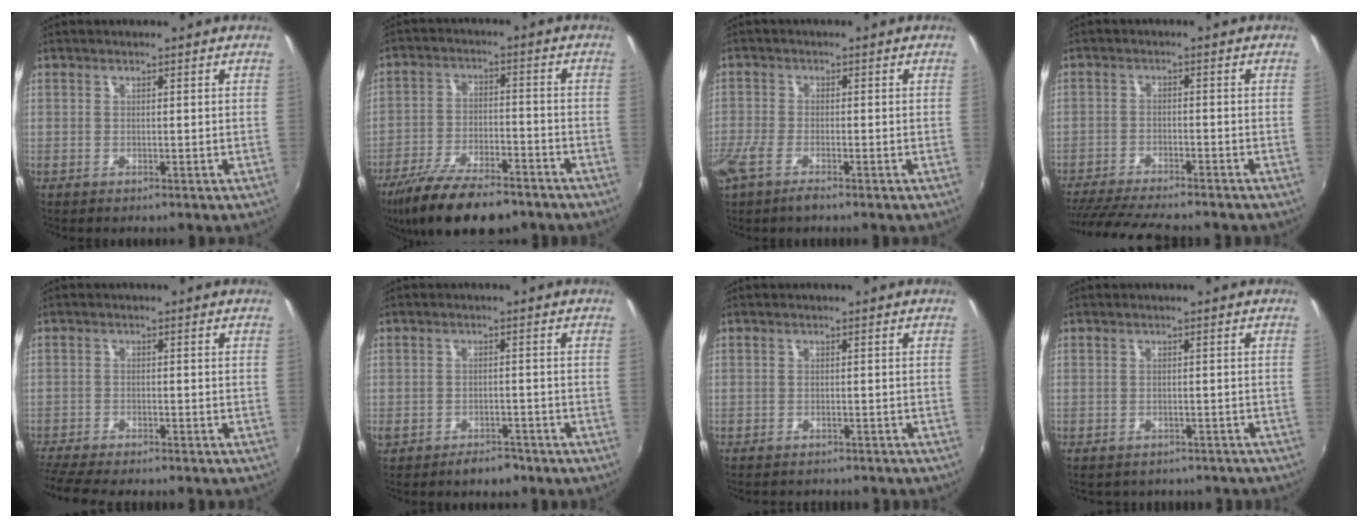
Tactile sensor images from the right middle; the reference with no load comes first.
{"total": 17.5, "force": [-13.3, 5.8, 9.8], "torque": [-0.199, -0.035, -0.217]}
{"total": 6.1, "force": [-4.0, 2.1, 4.1], "torque": [-0.104, -0.017, -0.080]}
{"total": 13.4, "force": [-11.9, 1.8, 5.9], "torque": [-0.132, -0.025, -0.193]}
{"total": 9.5, "force": [-8.3, 1.5, 4.2], "torque": [-0.109, -0.034, -0.140]}
{"total": 5.3, "force": [-4.0, 2.8, 2.0], "torque": [-0.051, -0.004, -0.056]}
{"total": 5.2, "force": [-4.7, 1.5, 1.8], "torque": [-0.041, -0.015, -0.063]}
{"total": 6.1, "force": [-5.1, 2.6, 1.9], "torque": [-0.038, -0.019, -0.059]}